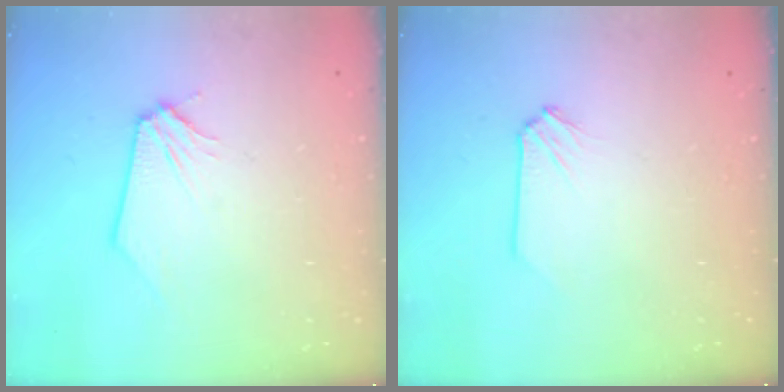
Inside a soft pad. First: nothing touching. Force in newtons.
{"total": 0.0}